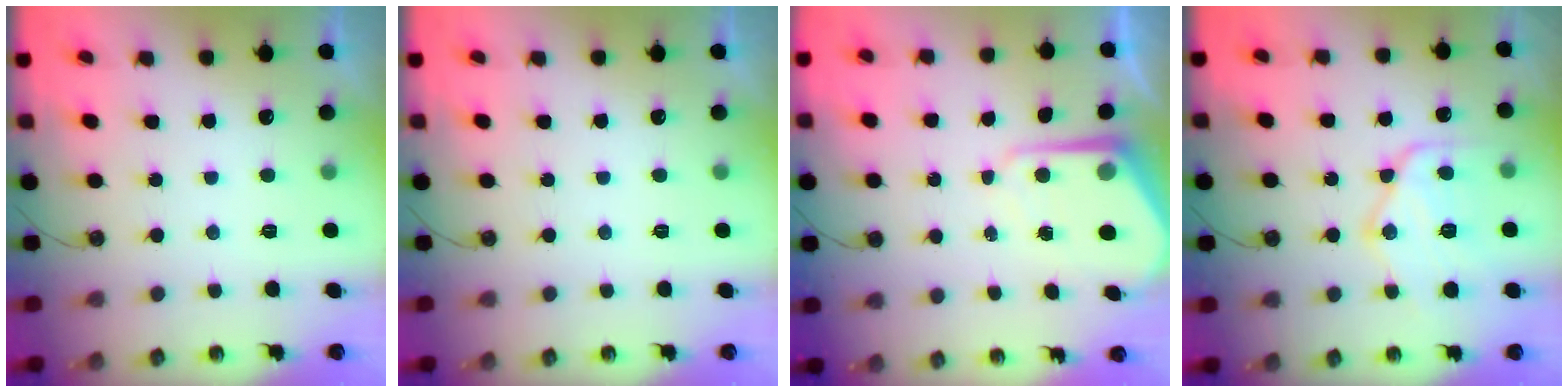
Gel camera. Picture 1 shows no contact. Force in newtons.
{"total": 0.0}
{"total": 6.8, "press": 6.8, "slide": 0.5}
{"total": 16.9, "press": 16.8, "slide": 1.5}